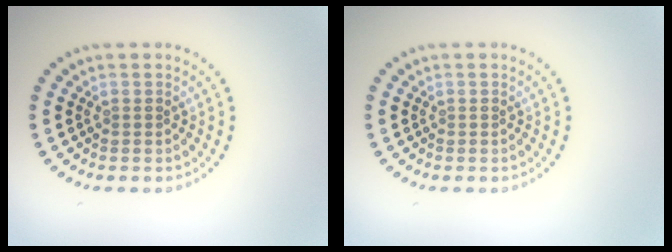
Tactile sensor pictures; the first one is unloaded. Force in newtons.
{"total": 0.0}